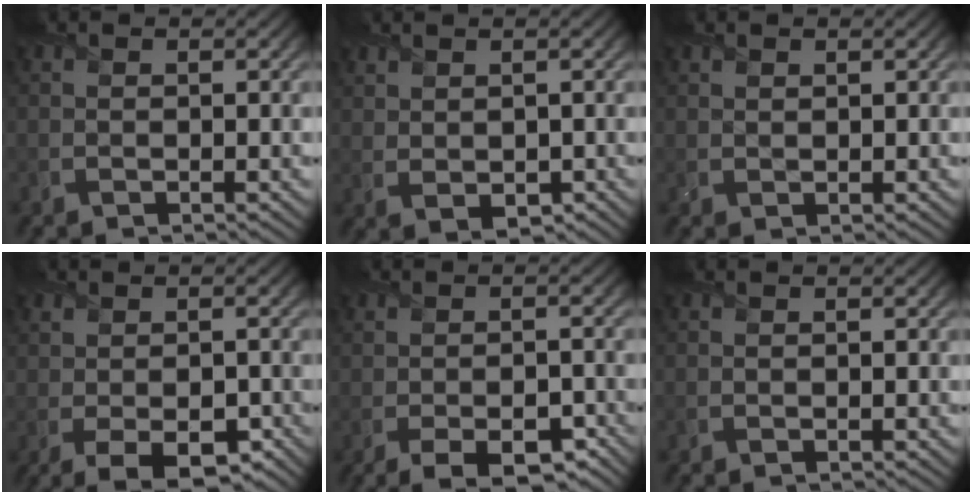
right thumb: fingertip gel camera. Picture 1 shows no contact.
{"total": 2.4, "force": [0.6, 1.4, 1.8], "torque": [-0.043, -0.006, 0.020]}
{"total": 0.7, "force": [0.7, 0.3, 0.1], "torque": [-0.005, -0.001, 0.016]}
{"total": 5.8, "force": [-2.1, 2.9, 4.6], "torque": [-0.085, -0.013, -0.027]}
{"total": 6.5, "force": [-3.3, 2.6, 5.0], "torque": [-0.083, -0.008, -0.043]}
{"total": 0.0}